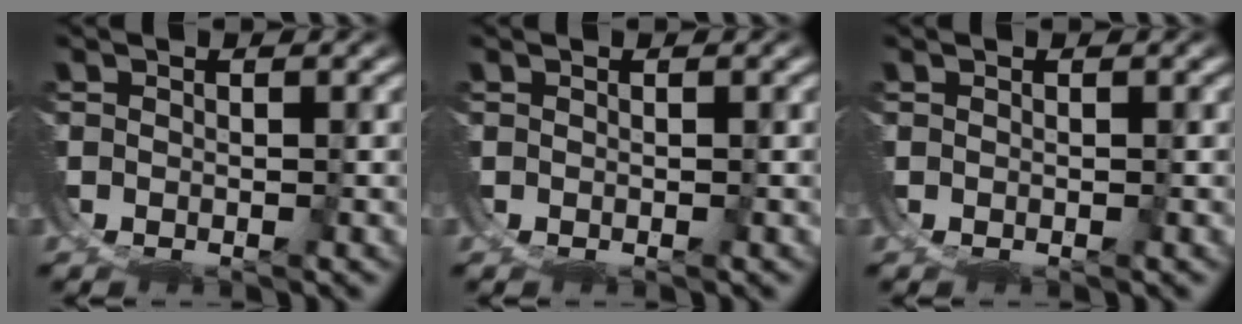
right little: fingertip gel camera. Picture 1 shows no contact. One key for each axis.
{"total": 0.0}
{"total": 0.0}